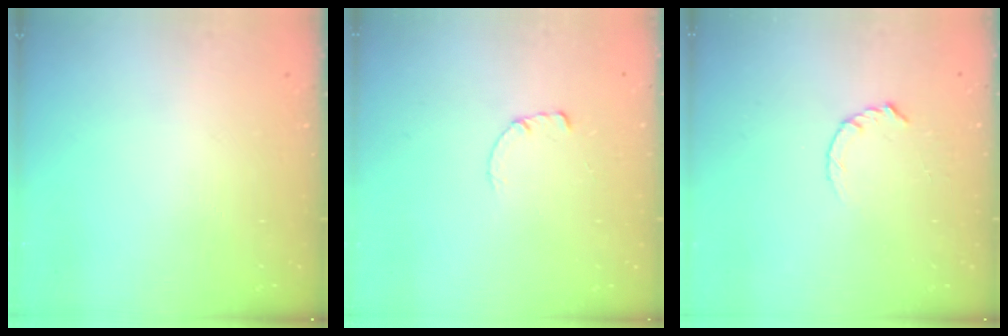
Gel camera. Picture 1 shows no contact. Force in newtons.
{"total": 0.7, "press": 0.7, "slide": 0.2}
{"total": 2.8, "press": 2.8, "slide": 0.4}